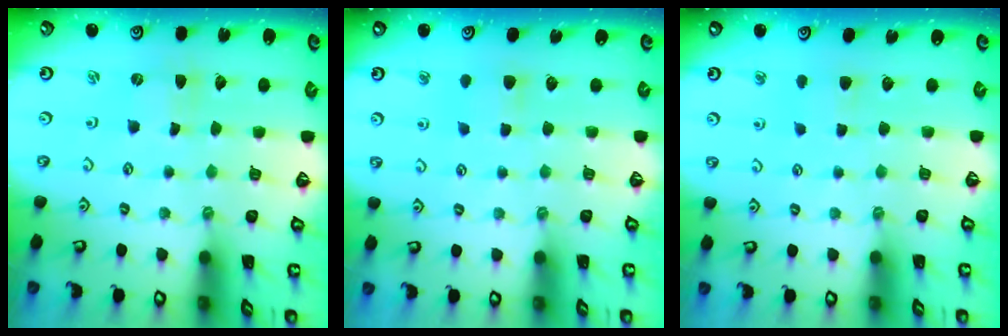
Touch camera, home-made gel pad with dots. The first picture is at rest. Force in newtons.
{"total": 5.1, "press": 5.1, "slide": 0.5}
{"total": 4.2, "press": 4.2, "slide": 0.7}